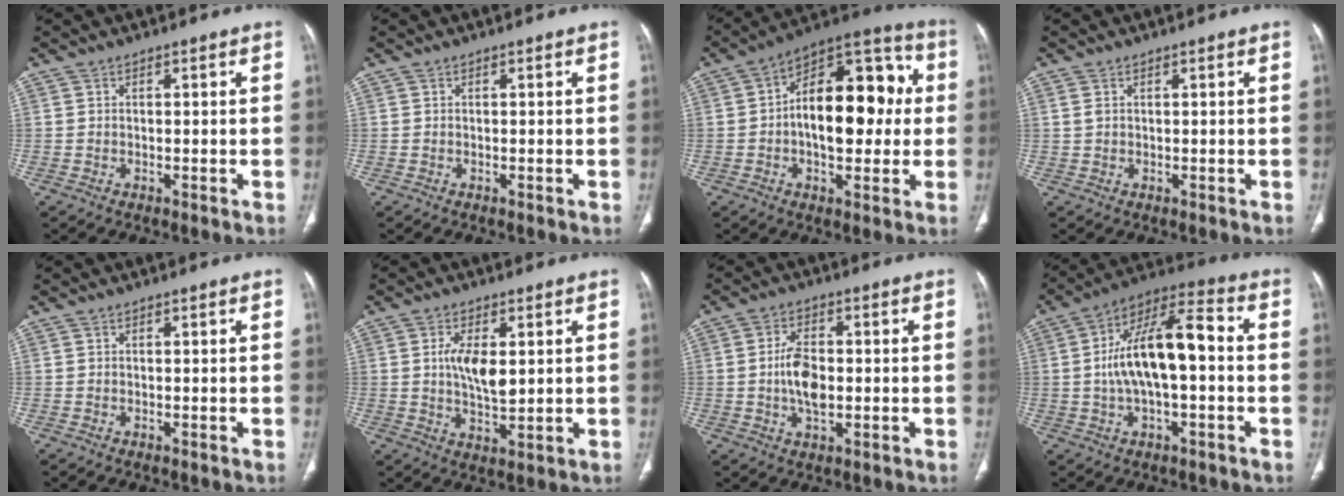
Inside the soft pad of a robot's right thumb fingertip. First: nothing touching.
{"total": 0.0}
{"total": 20.1, "force": [0.9, 11.0, 16.8], "torque": [-0.219, 0.040, 0.009]}
{"total": 1.3, "force": [0.6, 0.7, 0.9], "torque": [-0.024, 0.008, 0.020]}
{"total": 0.0}
{"total": 7.8, "force": [1.4, 3.5, 6.8], "torque": [-0.121, -0.015, 0.028]}
{"total": 7.1, "force": [-0.4, 3.9, 6.0], "torque": [-0.108, 0.004, -0.009]}
{"total": 15.8, "force": [-0.3, 6.4, 14.4], "torque": [-0.260, 0.043, -0.011]}